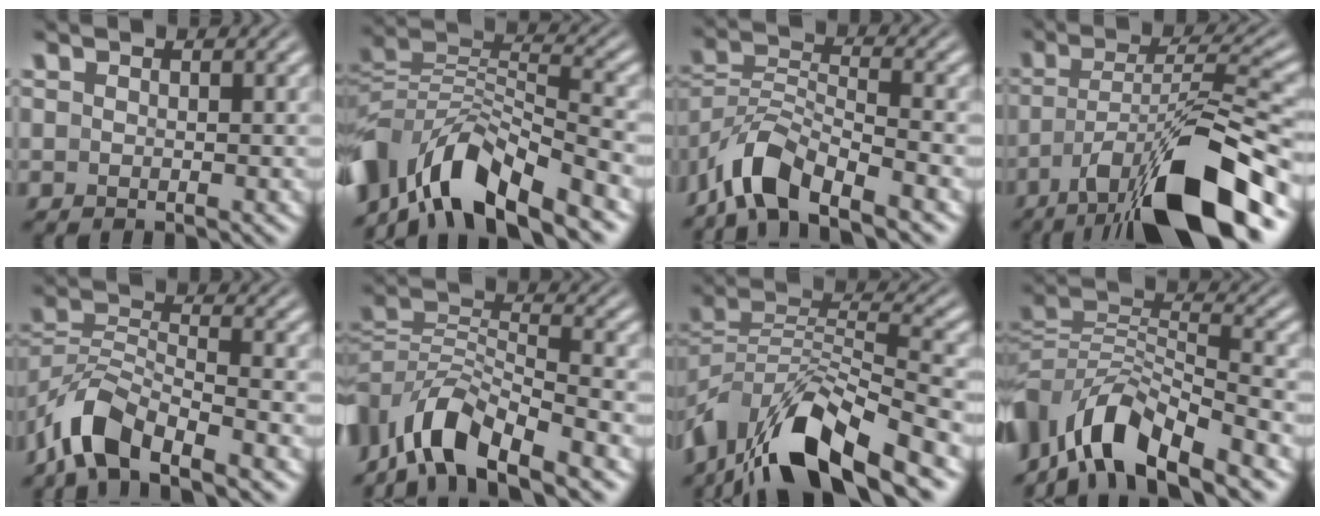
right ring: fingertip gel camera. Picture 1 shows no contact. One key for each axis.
{"total": 9.9, "fx": -4.3, "fy": 6.2, "fz": 6.5, "tx": -0.140, "ty": -0.034, "tz": -0.059}
{"total": 5.9, "fx": -3.4, "fy": 3.0, "fz": 3.7, "tx": -0.092, "ty": -0.024, "tz": -0.050}
{"total": 9.8, "fx": -4.7, "fy": 2.1, "fz": 8.4, "tx": -0.126, "ty": -0.012, "tz": -0.062}
{"total": 5.4, "fx": -3.4, "fy": 2.6, "fz": 3.3, "tx": -0.084, "ty": -0.024, "tz": -0.050}
{"total": 8.0, "fx": -3.7, "fy": 4.7, "fz": 5.4, "tx": -0.124, "ty": -0.034, "tz": -0.044}
{"total": 11.1, "fx": -4.6, "fy": 6.7, "fz": 7.5, "tx": -0.159, "ty": -0.038, "tz": -0.068}
{"total": 8.8, "fx": -3.7, "fy": 5.6, "fz": 5.8, "tx": -0.131, "ty": -0.034, "tz": -0.048}